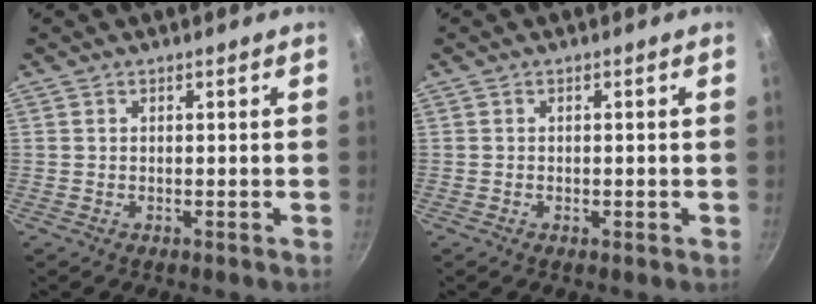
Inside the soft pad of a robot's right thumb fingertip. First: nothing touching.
{"total": 0.8, "force": [-0.3, 0.5, 0.6], "torque": [-0.007, 0.001, -0.006]}